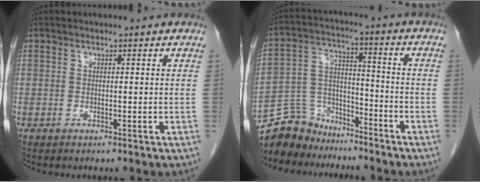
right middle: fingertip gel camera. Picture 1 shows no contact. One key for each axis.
{"total": 10.2, "fx": -9.1, "fy": 4.6, "fz": 0.6, "tx": -0.021, "ty": 0.036, "tz": -0.168}